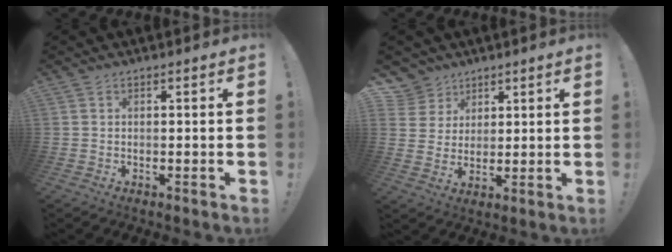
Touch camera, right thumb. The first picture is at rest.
{"total": 6.7, "force": [4.3, 5.1, 0.3], "torque": [-0.013, -0.034, 0.086]}